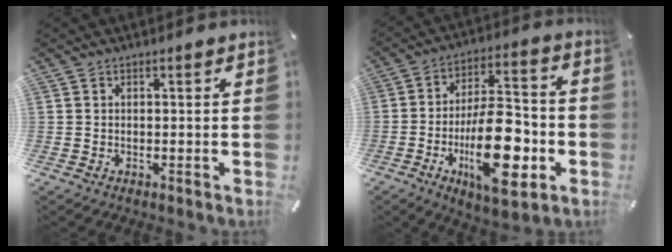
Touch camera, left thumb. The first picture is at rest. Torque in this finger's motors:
{"motor_torque": [1.72, 3.29, 1.54, 1.23, 0.55]}